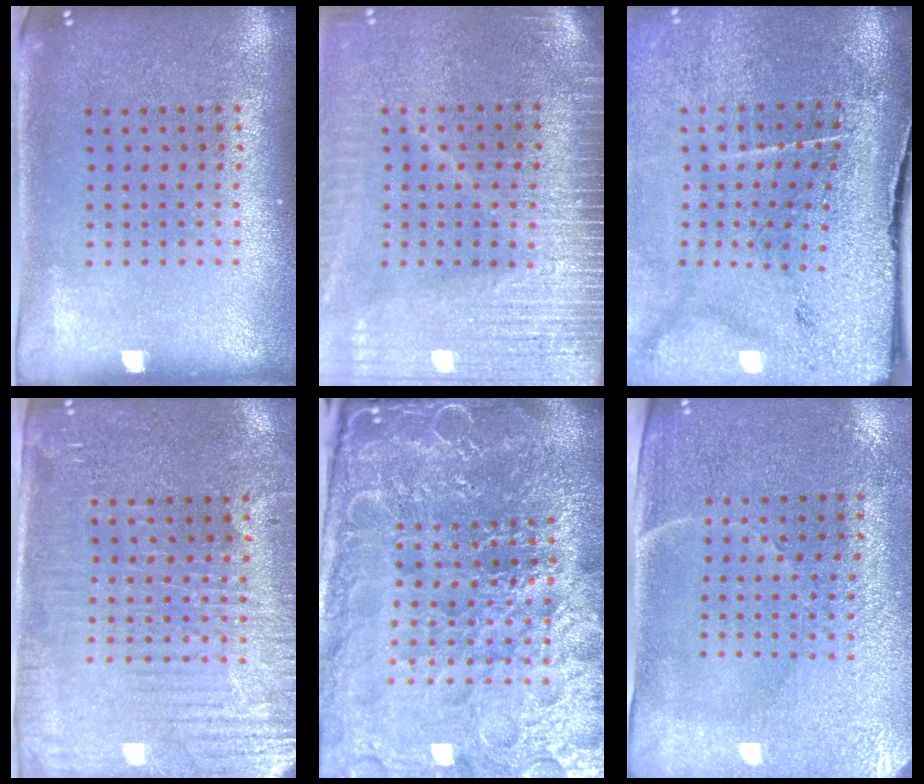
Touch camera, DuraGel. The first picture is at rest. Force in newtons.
{"total": 3.7, "press": 3.1, "slide": 1.9}
{"total": 3.8, "press": 3.3, "slide": 1.8}
{"total": 3.7, "press": 3.5, "slide": 1.4}
{"total": 6.7, "press": 5.9, "slide": 3.1}
{"total": 3.3, "press": 3.0, "slide": 1.3}